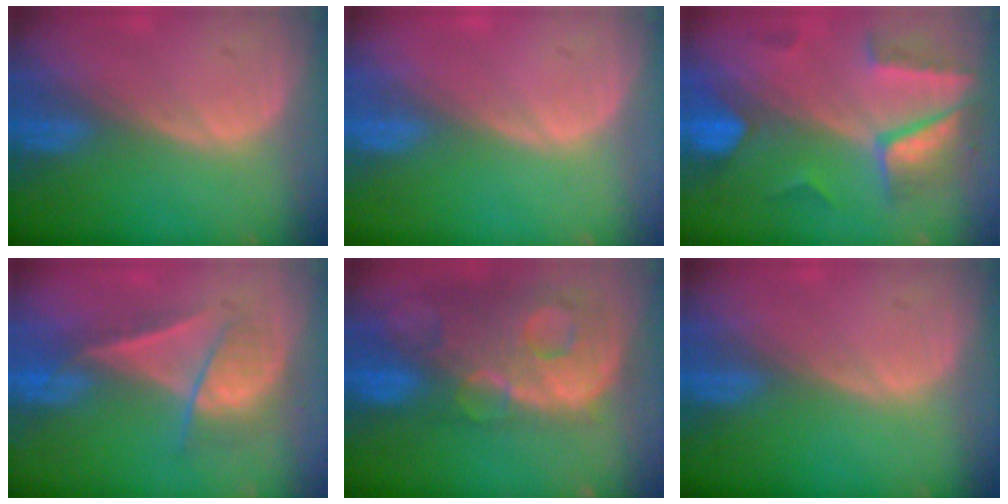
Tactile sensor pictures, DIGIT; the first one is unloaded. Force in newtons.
{"total": 0.0}
{"total": 8.2, "press": 7.7, "slide": 2.7}
{"total": 6.7, "press": 6.1, "slide": 2.9}
{"total": 13.8, "press": 11.3, "slide": 8.0}
{"total": 0.0}